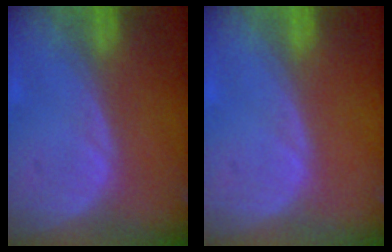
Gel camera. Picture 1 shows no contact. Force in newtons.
{"total": 0.0}